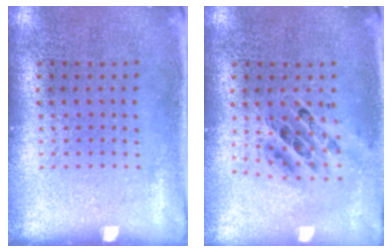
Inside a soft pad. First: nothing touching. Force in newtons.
{"total": 0.7, "press": 0.7, "slide": 0.1}